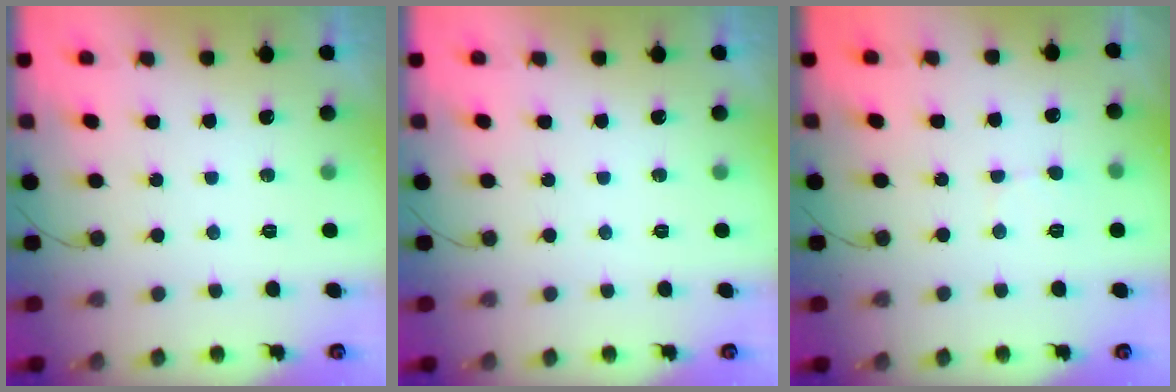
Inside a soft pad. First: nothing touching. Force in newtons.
{"total": 0.0}
{"total": 5.0, "press": 4.9, "slide": 0.5}